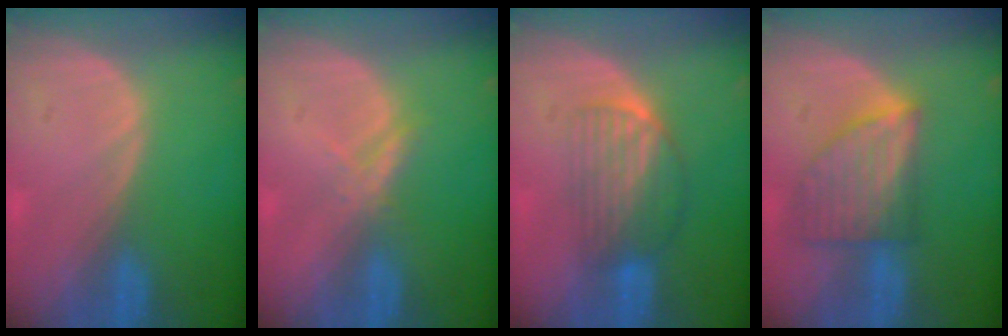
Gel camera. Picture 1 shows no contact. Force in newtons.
{"total": 2.1, "press": 2.1, "slide": 0.2}
{"total": 6.8, "press": 5.9, "slide": 3.4}
{"total": 7.5, "press": 6.9, "slide": 3.0}